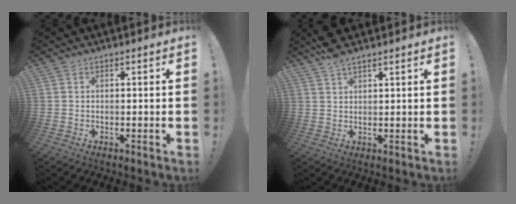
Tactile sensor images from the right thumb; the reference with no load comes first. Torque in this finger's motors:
{"motor_torque": [-0.34, 1.17, 0.55, 0.33, -0.01]}